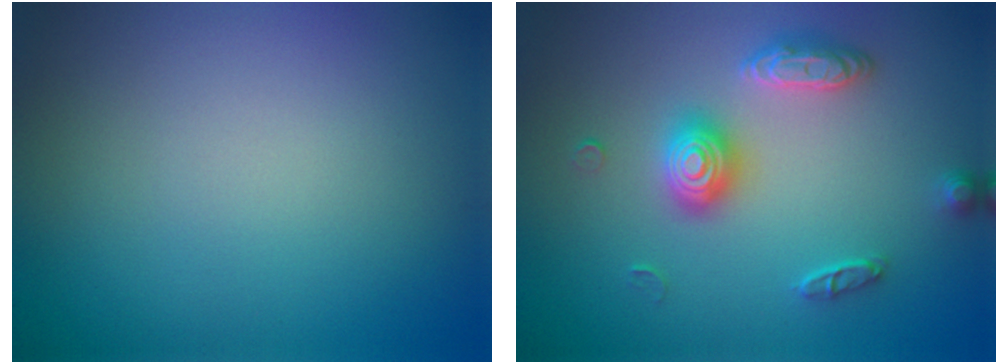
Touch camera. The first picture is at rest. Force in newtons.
{"total": 3.0, "press": 3.0, "slide": 0.4}